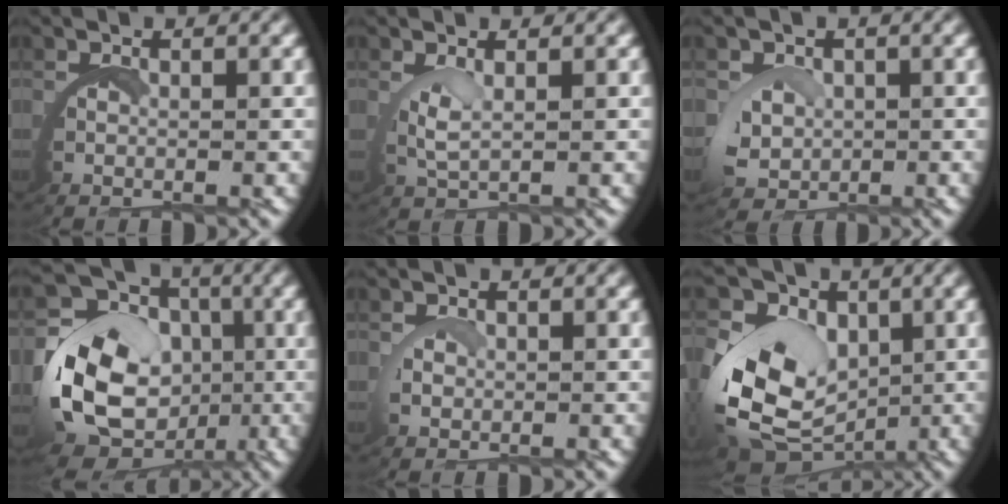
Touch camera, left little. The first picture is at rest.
{"total": 1.8, "force": [1.3, -0.3, 1.3], "torque": [-0.037, -0.006, 0.030]}
{"total": 2.6, "force": [0.4, 2.0, 1.7], "torque": [-0.055, -0.010, 0.014]}
{"total": 13.7, "force": [-1.2, 11.1, 7.9], "torque": [-0.167, -0.043, -0.015]}
{"total": 0.9, "force": [0.6, 0.3, 0.6], "torque": [-0.029, -0.006, 0.013]}
{"total": 11.4, "force": [-1.0, 9.1, 6.9], "torque": [-0.168, -0.049, -0.002]}